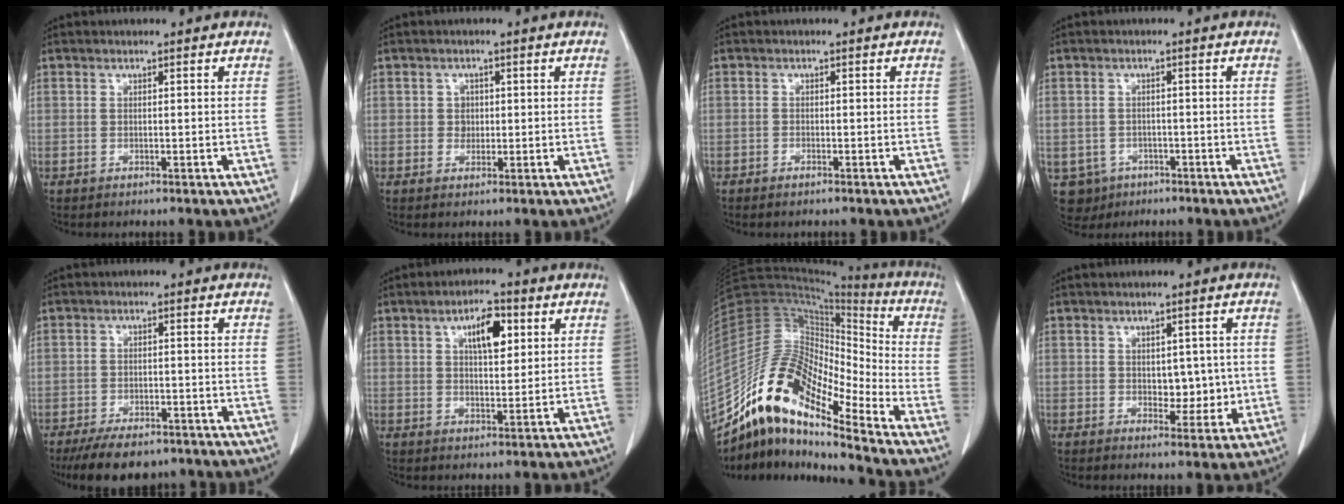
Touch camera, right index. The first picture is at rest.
{"total": 1.8, "force": [0.1, 1.7, 0.6], "torque": [-0.007, 0.003, 0.003]}
{"total": 1.0, "force": [-0.8, 0.3, 0.5], "torque": [-0.011, 0.000, -0.011]}
{"total": 5.1, "force": [-2.5, 4.4, 0.5], "torque": [-0.009, 0.008, -0.034]}
{"total": 9.5, "force": [-7.4, 3.9, 4.4], "torque": [-0.062, -0.002, -0.111]}
{"total": 6.6, "force": [2.6, 2.5, 5.6], "torque": [-0.092, 0.009, 0.043]}
{"total": 15.2, "force": [-11.6, 4.0, 8.9], "torque": [-0.161, 0.059, -0.209]}
{"total": 4.8, "force": [0.0, 2.9, 3.8], "torque": [-0.040, 0.003, 0.007]}